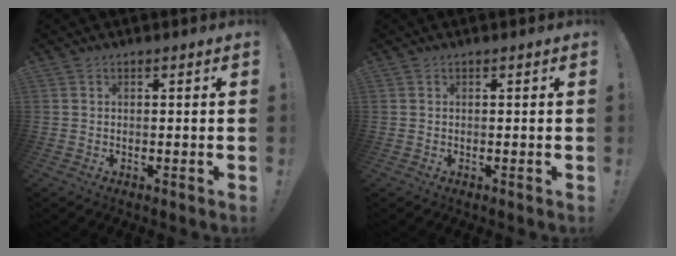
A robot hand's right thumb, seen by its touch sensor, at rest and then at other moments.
{"total": 0.0}